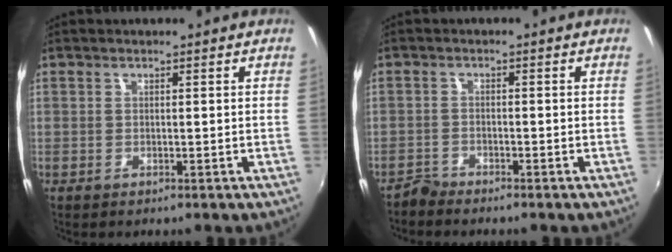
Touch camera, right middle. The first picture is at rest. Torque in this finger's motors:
{"motor_torque": [-0.39, -0.20, -0.06, -0.01]}